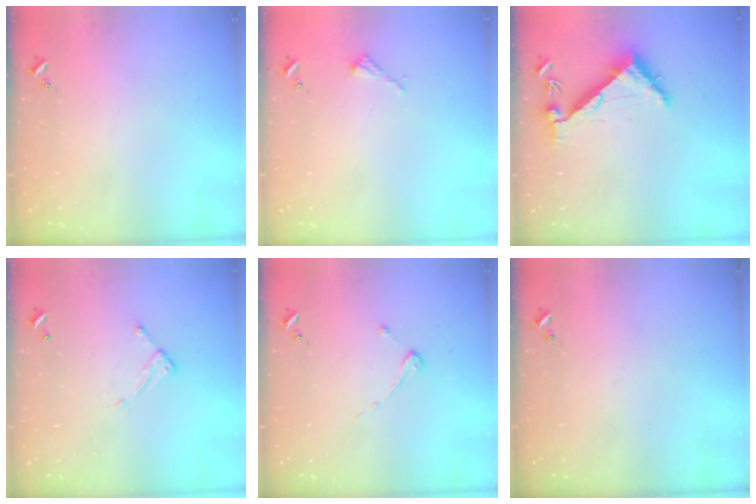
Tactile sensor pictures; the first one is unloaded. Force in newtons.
{"total": 2.2, "press": 2.2, "slide": 0.2}
{"total": 6.4, "press": 6.4, "slide": 0.7}
{"total": 5.8, "press": 5.8, "slide": 0.2}
{"total": 2.7, "press": 2.7, "slide": 0.3}
{"total": 0.0}